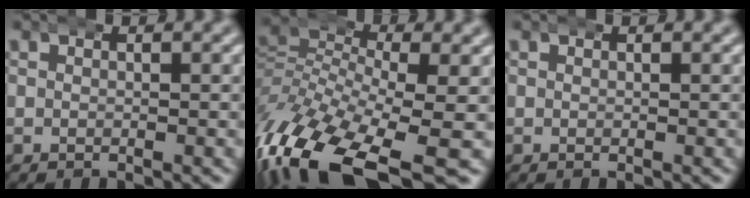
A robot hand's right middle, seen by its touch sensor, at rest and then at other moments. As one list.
[{"total": 10.5, "force": [-4.9, 5.4, 7.5], "torque": [-0.181, -0.045, -0.062]}, {"total": 0.0}]